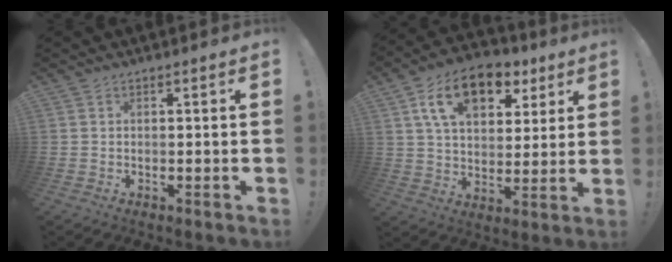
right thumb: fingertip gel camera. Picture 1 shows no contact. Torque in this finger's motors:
{"motor_torque": [1.63, 2.47, 0.73, 0.21, 0.11]}